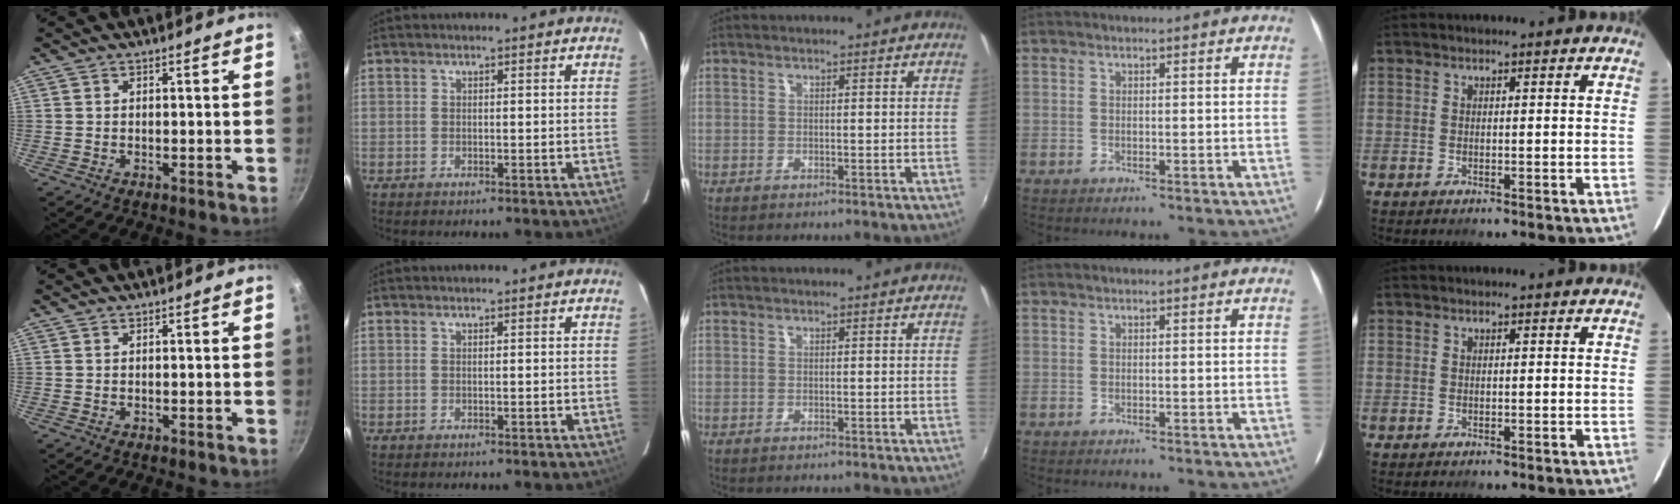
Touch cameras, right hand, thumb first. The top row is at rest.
{}